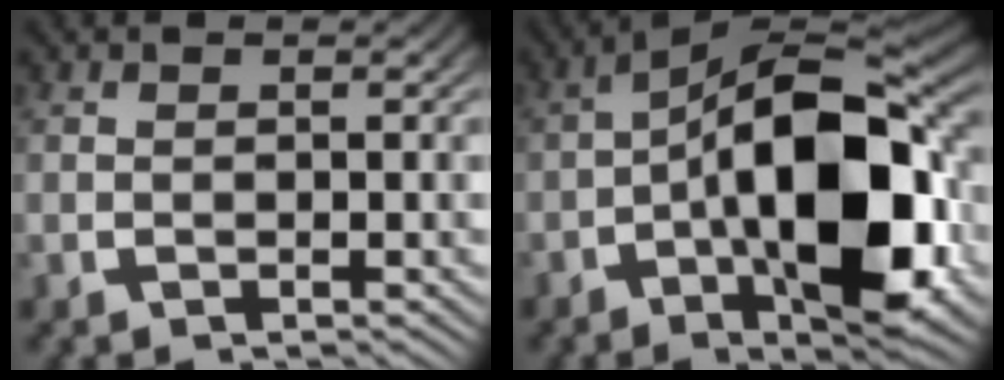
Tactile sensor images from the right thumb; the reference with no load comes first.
{"total": 16.4, "force": [-2.5, 8.2, 14.0], "torque": [-0.223, -0.022, -0.037]}